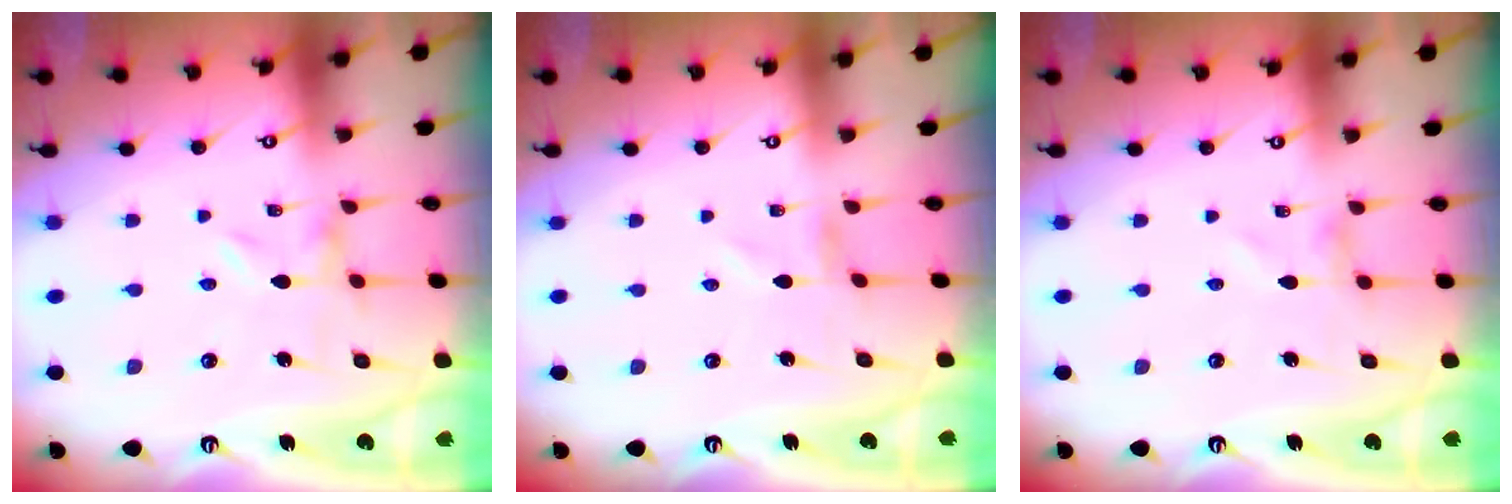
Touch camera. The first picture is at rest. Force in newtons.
{"total": 0.0}
{"total": 0.0}